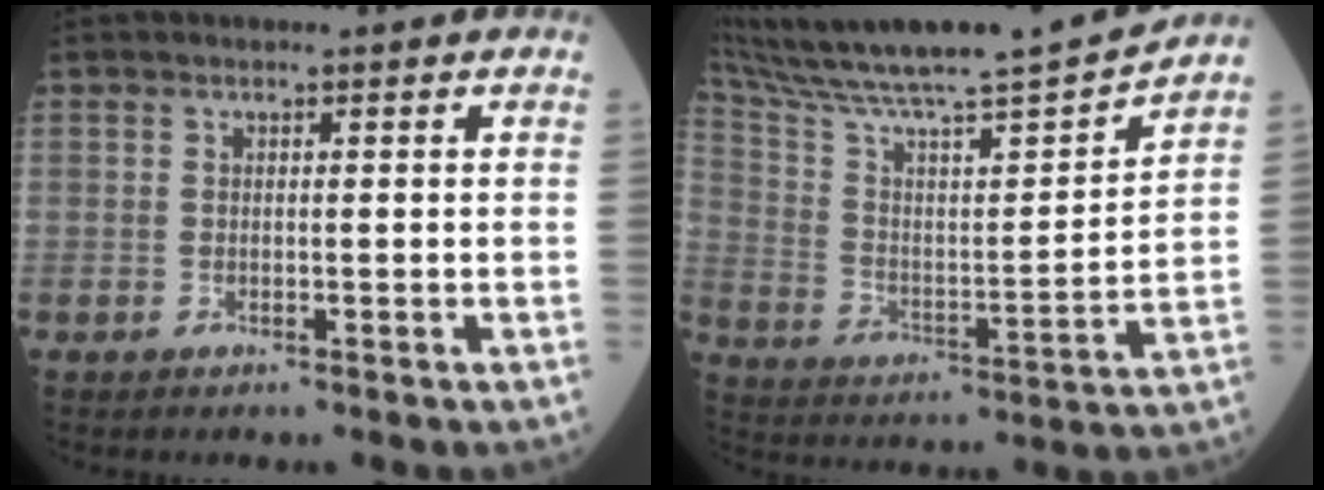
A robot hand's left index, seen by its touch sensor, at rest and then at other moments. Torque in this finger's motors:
{"motor_torque": [0.96, -1.18, 0.68, 0.21]}